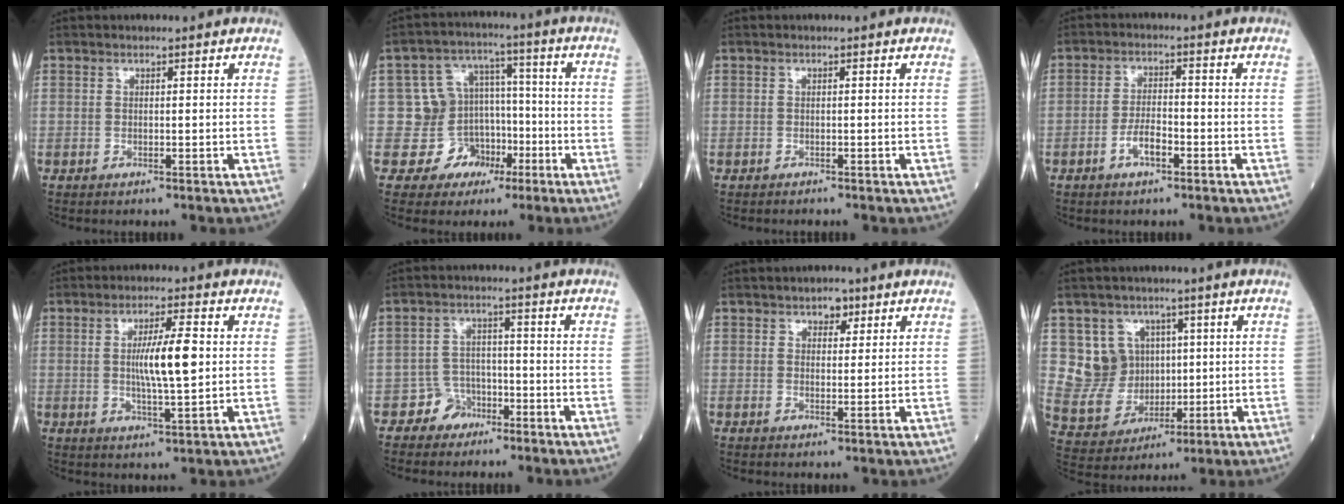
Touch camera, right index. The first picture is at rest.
{"total": 8.8, "force": [-3.6, 8.0, 0.7], "torque": [0.005, 0.049, -0.048]}
{"total": 0.9, "force": [-0.8, 0.1, 0.4], "torque": [-0.009, -0.002, -0.011]}
{"total": 3.9, "force": [-2.1, 1.3, 3.0], "torque": [-0.055, 0.004, -0.042]}
{"total": 7.7, "force": [0.7, 0.7, 7.7], "torque": [-0.137, 0.000, 0.011]}
{"total": 3.9, "force": [-2.6, 2.9, 0.0], "torque": [0.004, 0.015, -0.047]}
{"total": 2.4, "force": [1.4, 1.4, 1.3], "torque": [-0.014, 0.004, 0.019]}
{"total": 8.7, "force": [2.5, 8.2, 1.8], "torque": [-0.046, 0.023, 0.062]}